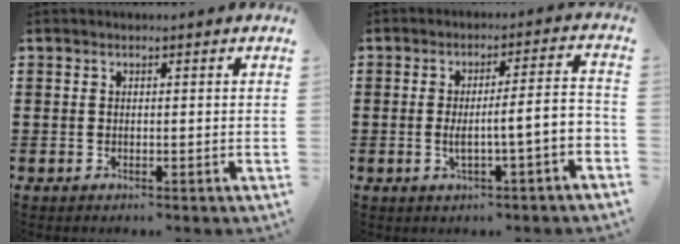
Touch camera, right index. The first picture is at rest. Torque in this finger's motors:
{"motor_torque": [2.14, 0.00, 0.59, 0.16]}